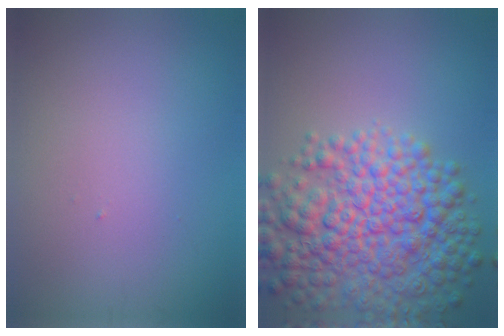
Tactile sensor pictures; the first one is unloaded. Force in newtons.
{"total": 10.0, "press": 10.0, "slide": 0.3}